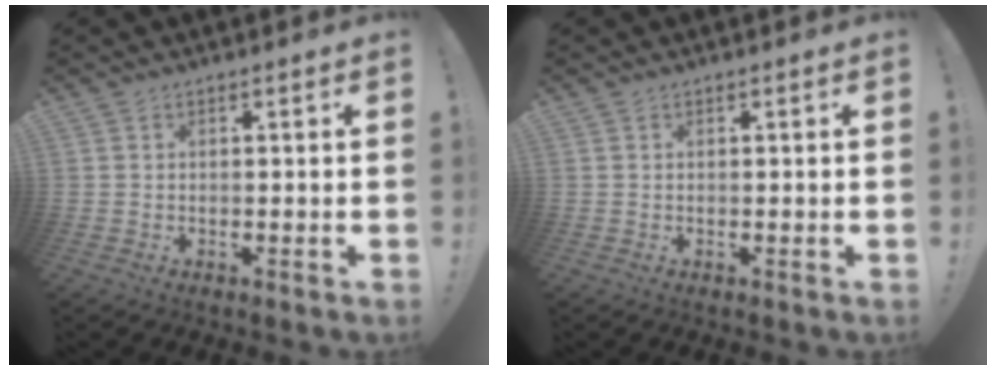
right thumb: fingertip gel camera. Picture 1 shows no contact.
{"total": 0.0}